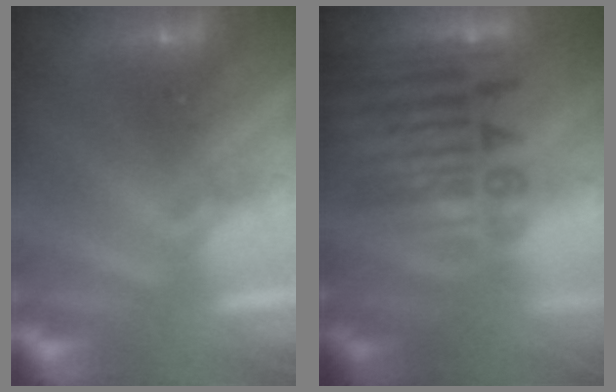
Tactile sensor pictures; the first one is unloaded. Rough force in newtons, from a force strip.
{"total": 9.1}